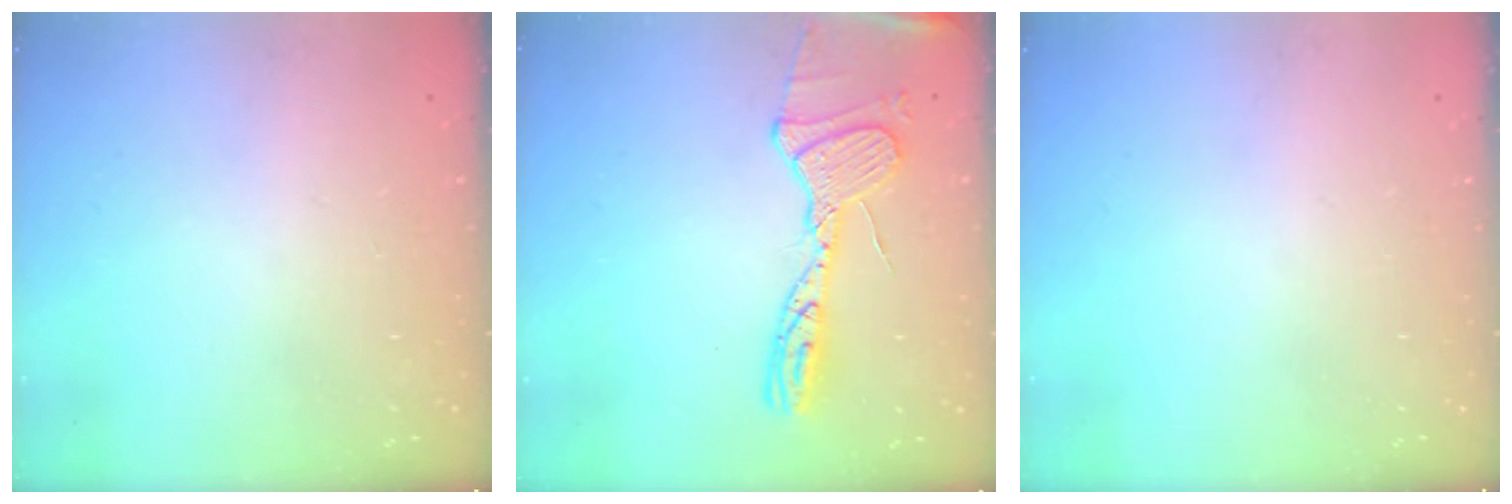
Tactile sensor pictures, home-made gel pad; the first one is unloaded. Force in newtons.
{"total": 15.7, "press": 15.6, "slide": 1.4}
{"total": 0.0}